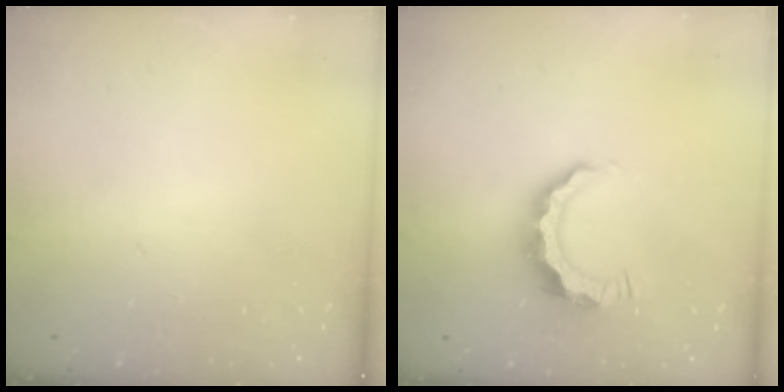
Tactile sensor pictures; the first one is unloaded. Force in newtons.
{"total": 8.1, "press": 8.1, "slide": 0.3}